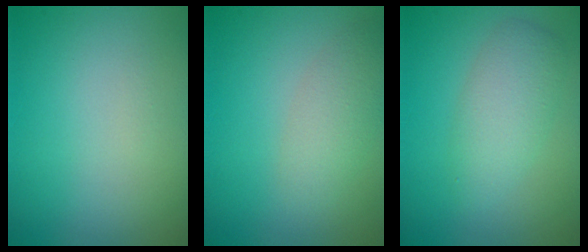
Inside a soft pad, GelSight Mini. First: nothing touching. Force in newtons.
{"total": 2.5, "press": 2.5, "slide": 0.1}
{"total": 3.2, "press": 3.2, "slide": 0.0}